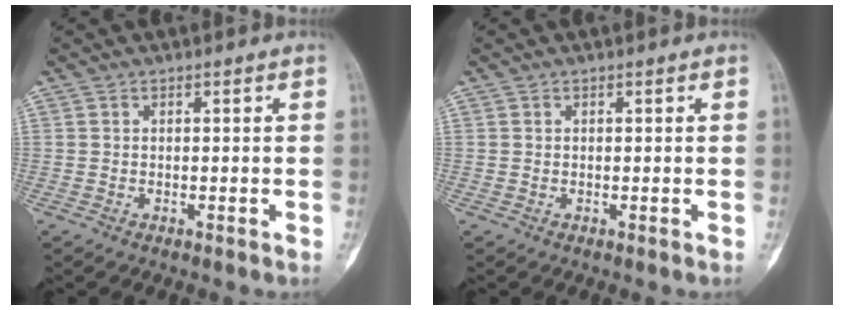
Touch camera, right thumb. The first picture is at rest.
{"total": 0.0}